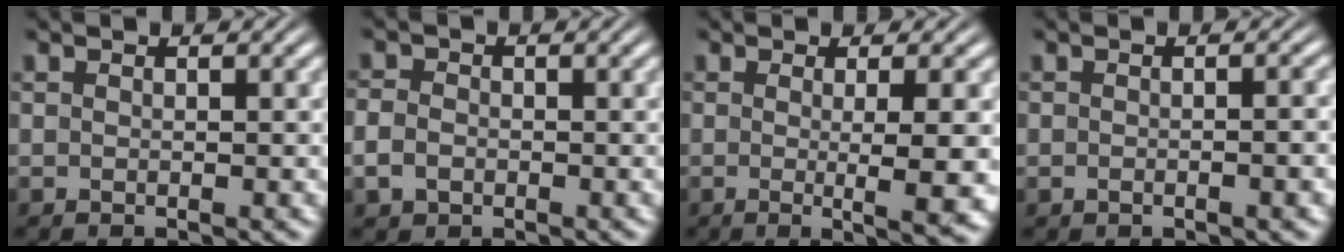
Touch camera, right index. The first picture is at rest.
{"total": 2.4, "force": [-0.9, 2.0, 1.0], "torque": [-0.032, -0.010, -0.012]}
{"total": 5.3, "force": [-1.0, 0.2, 5.2], "torque": [-0.072, -0.011, -0.015]}
{"total": 1.1, "force": [-0.6, 0.3, 0.9], "torque": [-0.022, 0.002, -0.010]}